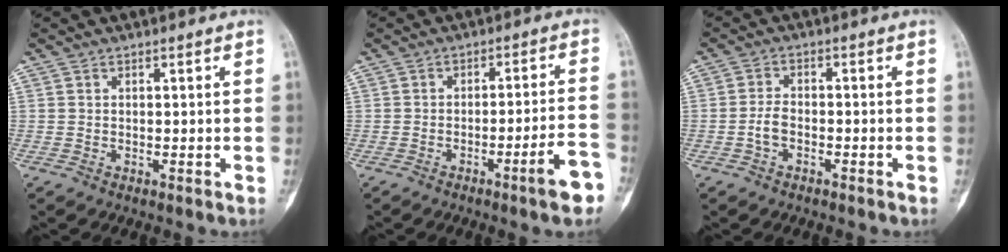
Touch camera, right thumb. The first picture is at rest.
{"total": 7.6, "force": [-4.2, 0.4, 6.3], "torque": [-0.091, 0.026, -0.058]}
{"total": 2.9, "force": [-1.3, 1.7, 2.0], "torque": [-0.040, 0.015, -0.028]}